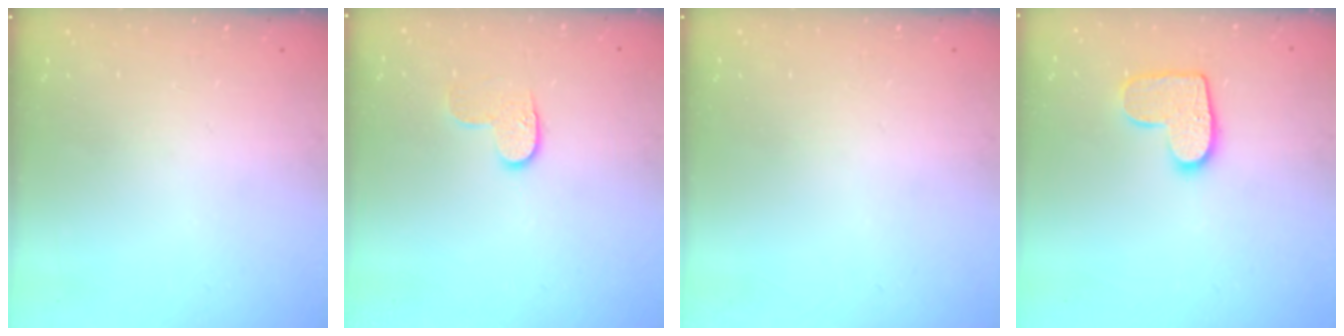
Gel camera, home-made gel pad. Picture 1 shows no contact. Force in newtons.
{"total": 6.0, "press": 6.0, "slide": 0.5}
{"total": 0.0}
{"total": 10.9, "press": 10.9, "slide": 0.6}